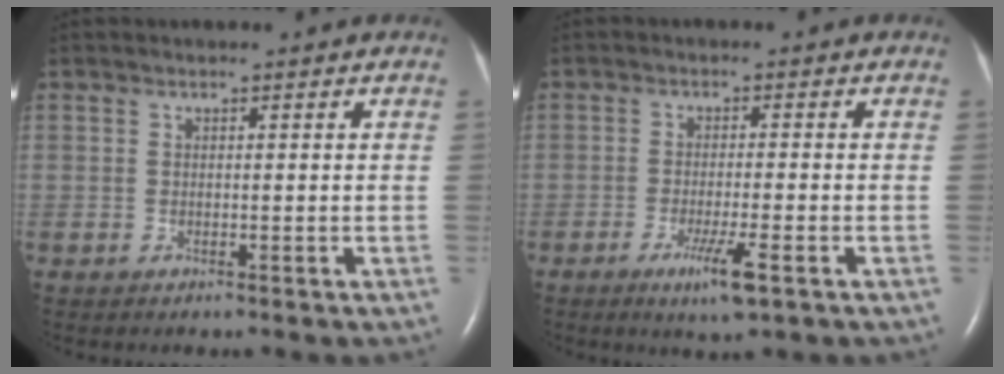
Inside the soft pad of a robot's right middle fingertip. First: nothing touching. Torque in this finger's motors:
{"motor_torque": [1.00, -0.53, 0.21, 0.07]}